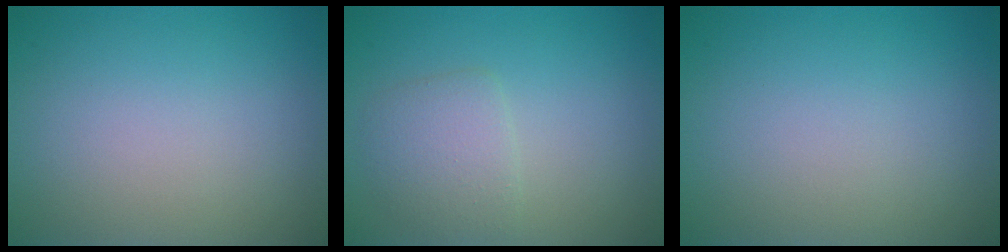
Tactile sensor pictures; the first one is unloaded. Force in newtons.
{"total": 2.6, "press": 2.6, "slide": 0.1}
{"total": 0.0}